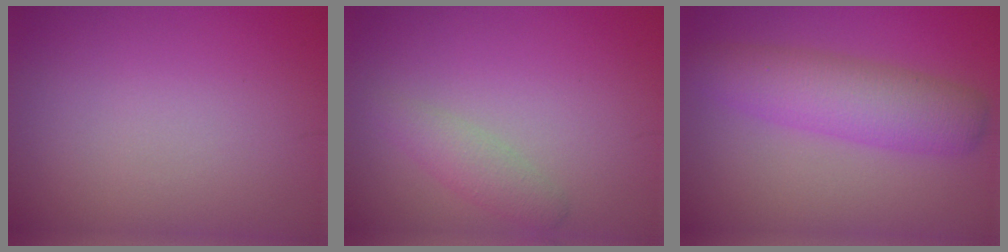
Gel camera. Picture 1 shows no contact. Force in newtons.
{"total": 1.9, "press": 1.9, "slide": 0.0}
{"total": 5.3, "press": 5.3, "slide": 0.0}